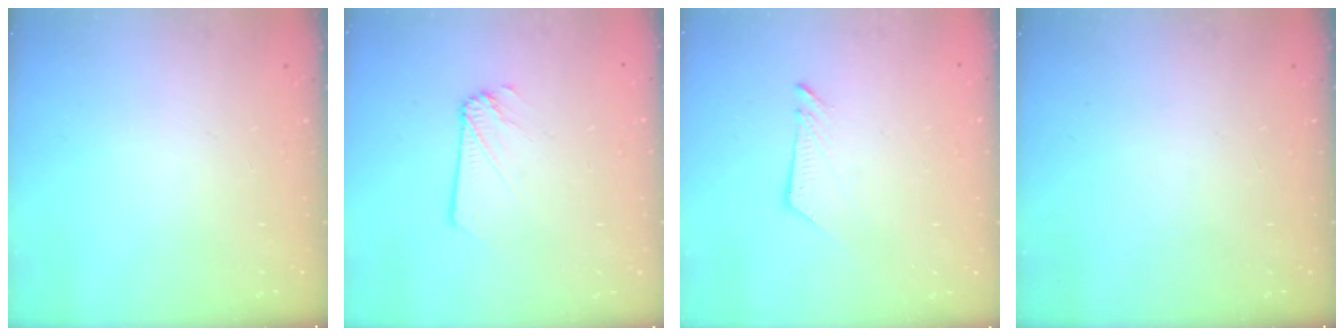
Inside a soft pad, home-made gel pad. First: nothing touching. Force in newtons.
{"total": 1.8, "press": 1.8, "slide": 0.2}
{"total": 5.6, "press": 5.5, "slide": 0.7}
{"total": 0.0}